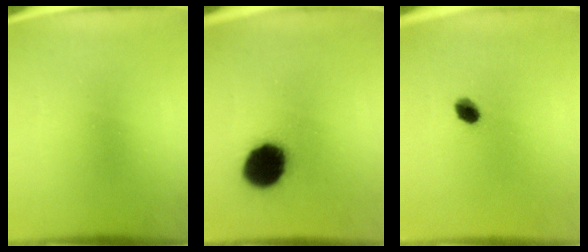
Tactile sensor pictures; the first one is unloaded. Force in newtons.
{"total": 13.9}
{"total": 3.4}